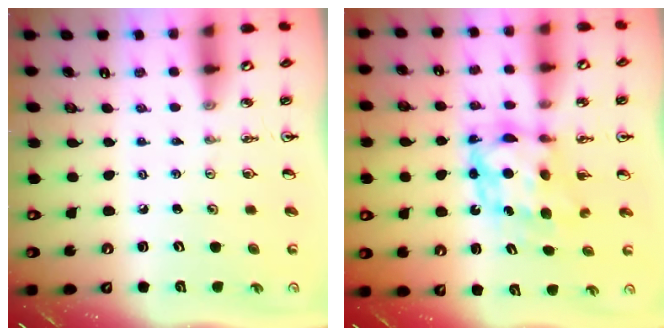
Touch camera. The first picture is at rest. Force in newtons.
{"total": 7.6, "press": 7.6, "slide": 0.4}